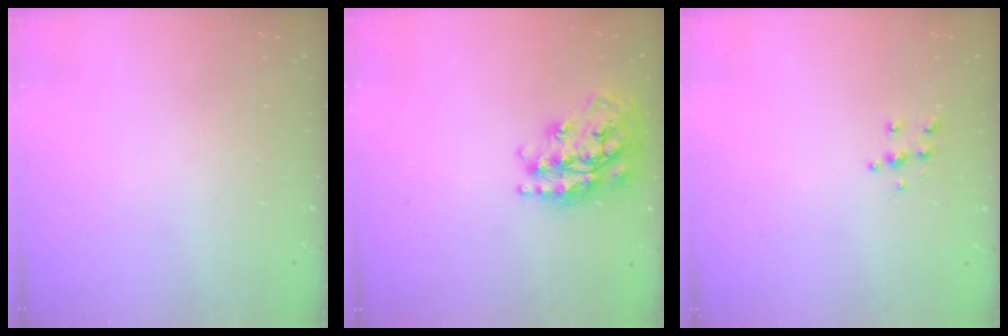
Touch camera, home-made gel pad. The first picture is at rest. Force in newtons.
{"total": 19.6, "press": 19.6, "slide": 1.4}
{"total": 5.6, "press": 5.6, "slide": 0.5}